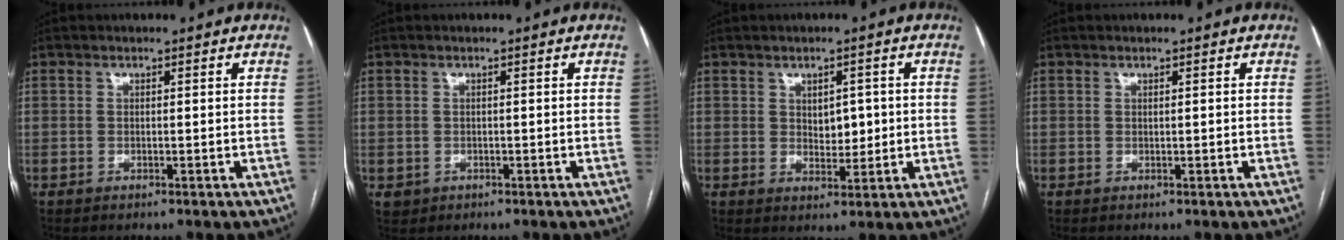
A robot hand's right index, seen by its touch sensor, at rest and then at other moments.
{"total": 1.6, "force": [-0.3, 1.6, 0.3], "torque": [-0.001, 0.003, 0.004]}
{"total": 3.9, "force": [0.5, 2.3, 3.1], "torque": [-0.040, -0.001, 0.013]}
{"total": 0.0}